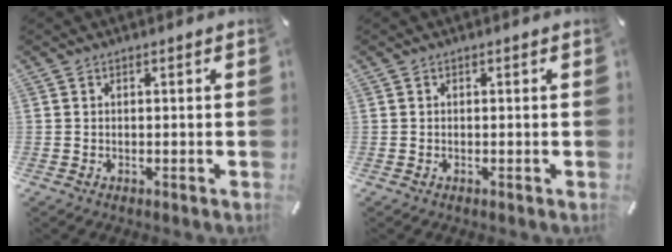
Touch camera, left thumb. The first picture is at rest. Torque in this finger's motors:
{"motor_torque": [0.00, 0.00, -0.05, 0.05, 0.00]}